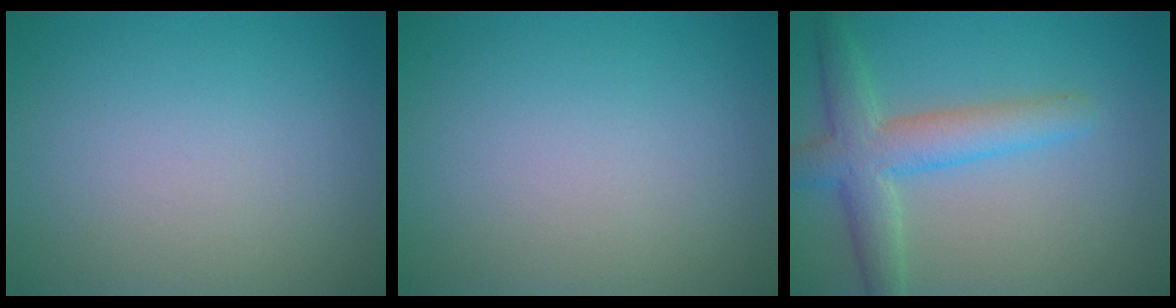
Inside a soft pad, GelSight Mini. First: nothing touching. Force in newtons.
{"total": 0.0}
{"total": 5.1, "press": 5.1, "slide": 0.2}